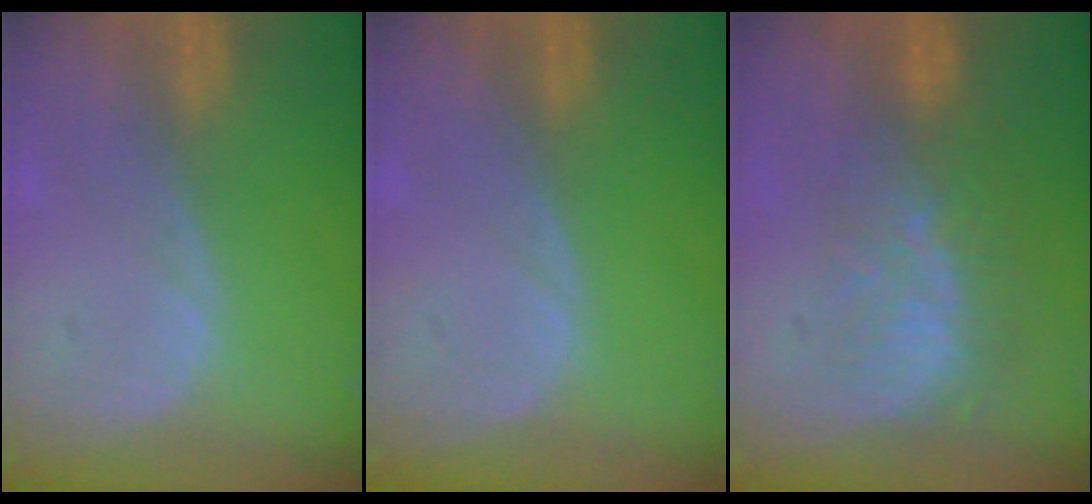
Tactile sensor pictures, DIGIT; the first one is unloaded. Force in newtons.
{"total": 0.0}
{"total": 8.3, "press": 7.4, "slide": 3.7}